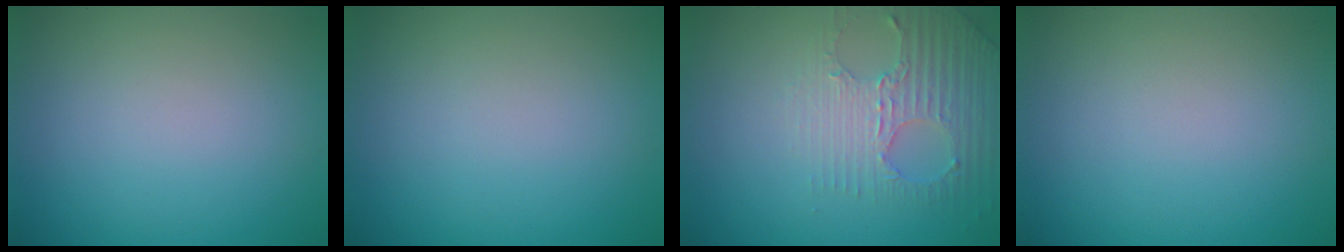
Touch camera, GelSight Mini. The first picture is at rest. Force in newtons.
{"total": 0.0}
{"total": 2.8, "press": 2.7, "slide": 0.9}
{"total": 0.0}